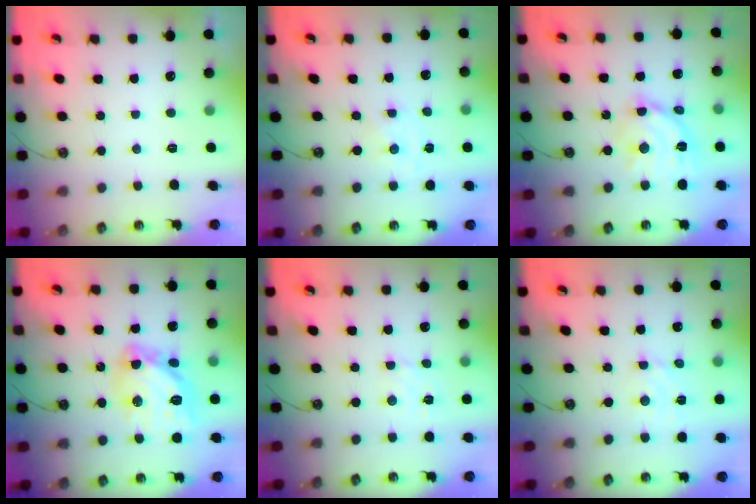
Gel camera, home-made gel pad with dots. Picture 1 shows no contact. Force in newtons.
{"total": 0.0}
{"total": 12.9, "press": 12.9, "slide": 1.2}
{"total": 15.5, "press": 15.4, "slide": 1.4}
{"total": 3.0, "press": 2.9, "slide": 0.5}
{"total": 2.8, "press": 2.8, "slide": 0.4}